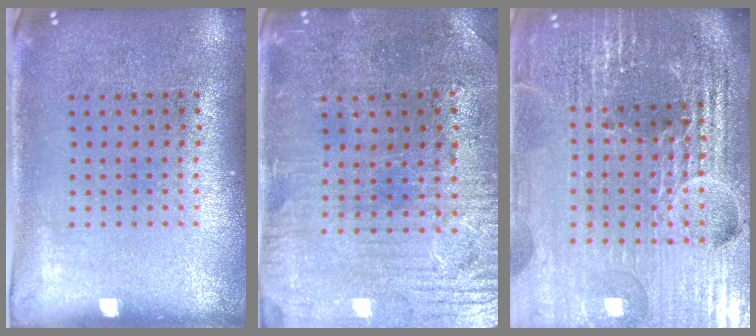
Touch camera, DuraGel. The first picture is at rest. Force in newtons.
{"total": 1.3, "press": 1.2, "slide": 0.6}
{"total": 6.5, "press": 5.7, "slide": 3.2}